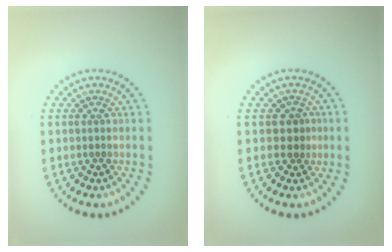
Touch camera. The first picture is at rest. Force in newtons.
{"total": 1.6, "press": 1.4, "slide": 0.8}